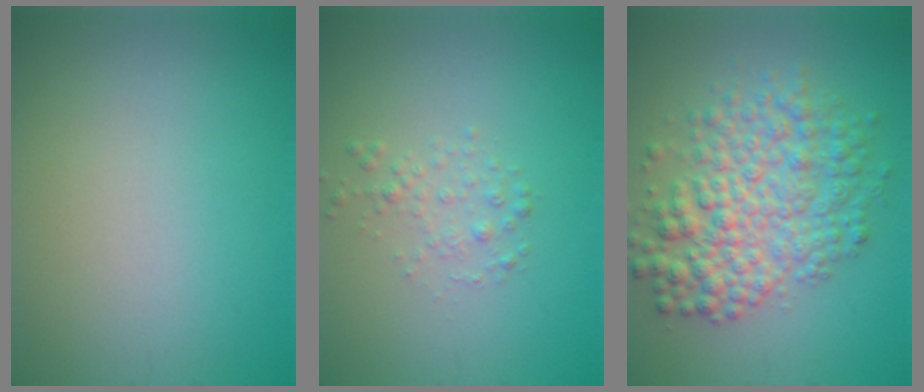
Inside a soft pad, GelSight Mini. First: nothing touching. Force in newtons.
{"total": 1.4, "press": 1.4, "slide": 0.1}
{"total": 7.0, "press": 7.0, "slide": 0.1}